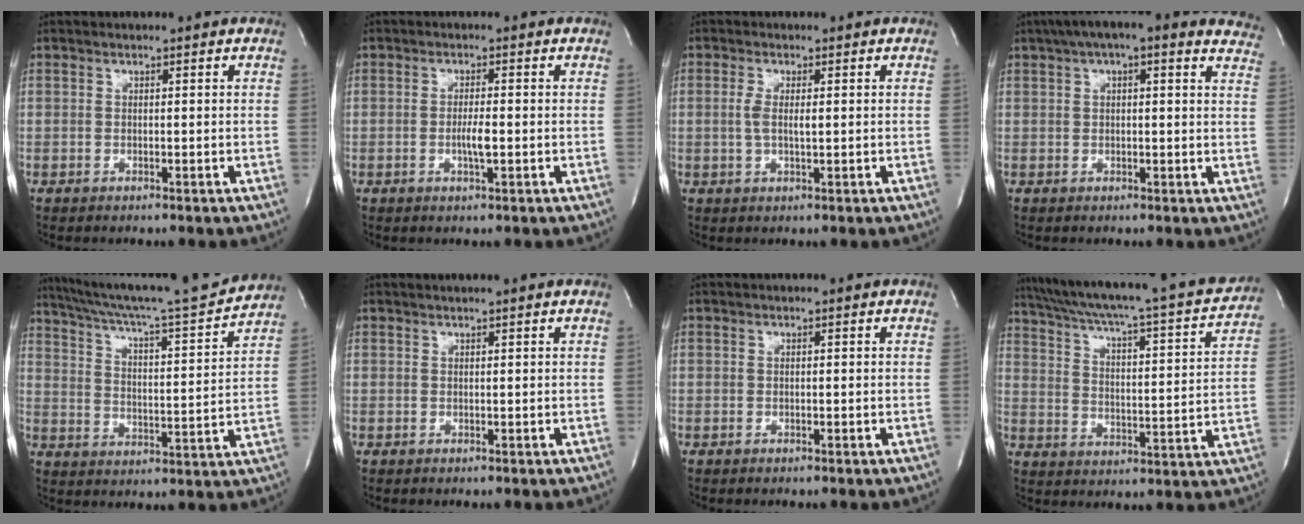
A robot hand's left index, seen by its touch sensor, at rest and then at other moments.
{"total": 2.3, "force": [-0.7, 0.1, 2.1], "torque": [-0.047, -0.010, -0.010]}
{"total": 2.4, "force": [0.0, 0.6, 2.3], "torque": [-0.053, -0.007, 0.004]}
{"total": 17.5, "force": [13.8, 4.5, 9.9], "torque": [-0.141, 0.044, 0.159]}
{"total": 18.3, "force": [17.0, -0.7, 6.9], "torque": [-0.127, -0.034, 0.252]}
{"total": 1.1, "force": [0.9, -0.4, 0.4], "torque": [-0.013, 0.000, 0.023]}
{"total": 0.0}
{"total": 25.2, "force": [22.1, 2.8, 11.6], "torque": [-0.191, -0.033, 0.294]}